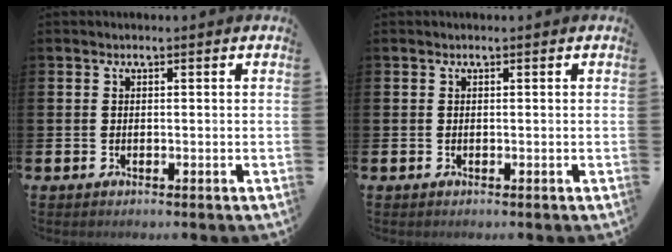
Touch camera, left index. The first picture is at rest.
{"total": 0.0}